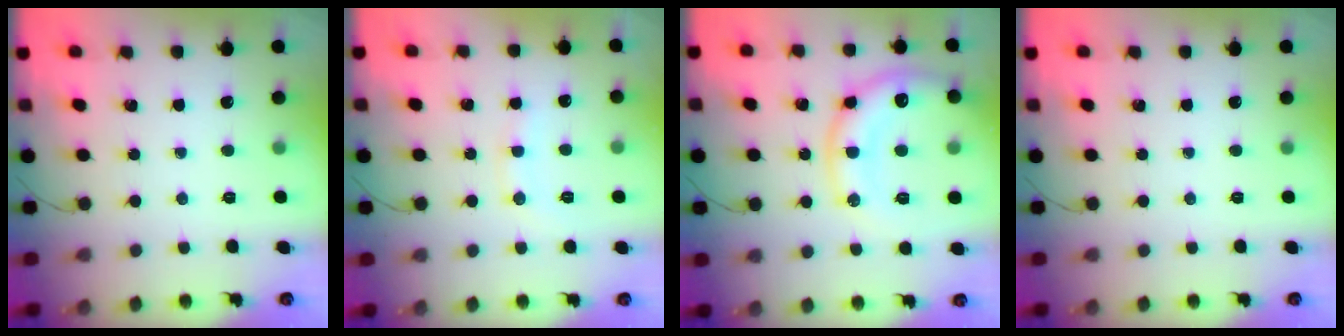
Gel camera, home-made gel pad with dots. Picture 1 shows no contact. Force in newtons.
{"total": 7.2, "press": 7.1, "slide": 1.2}
{"total": 17.0, "press": 16.9, "slide": 1.5}
{"total": 0.0}